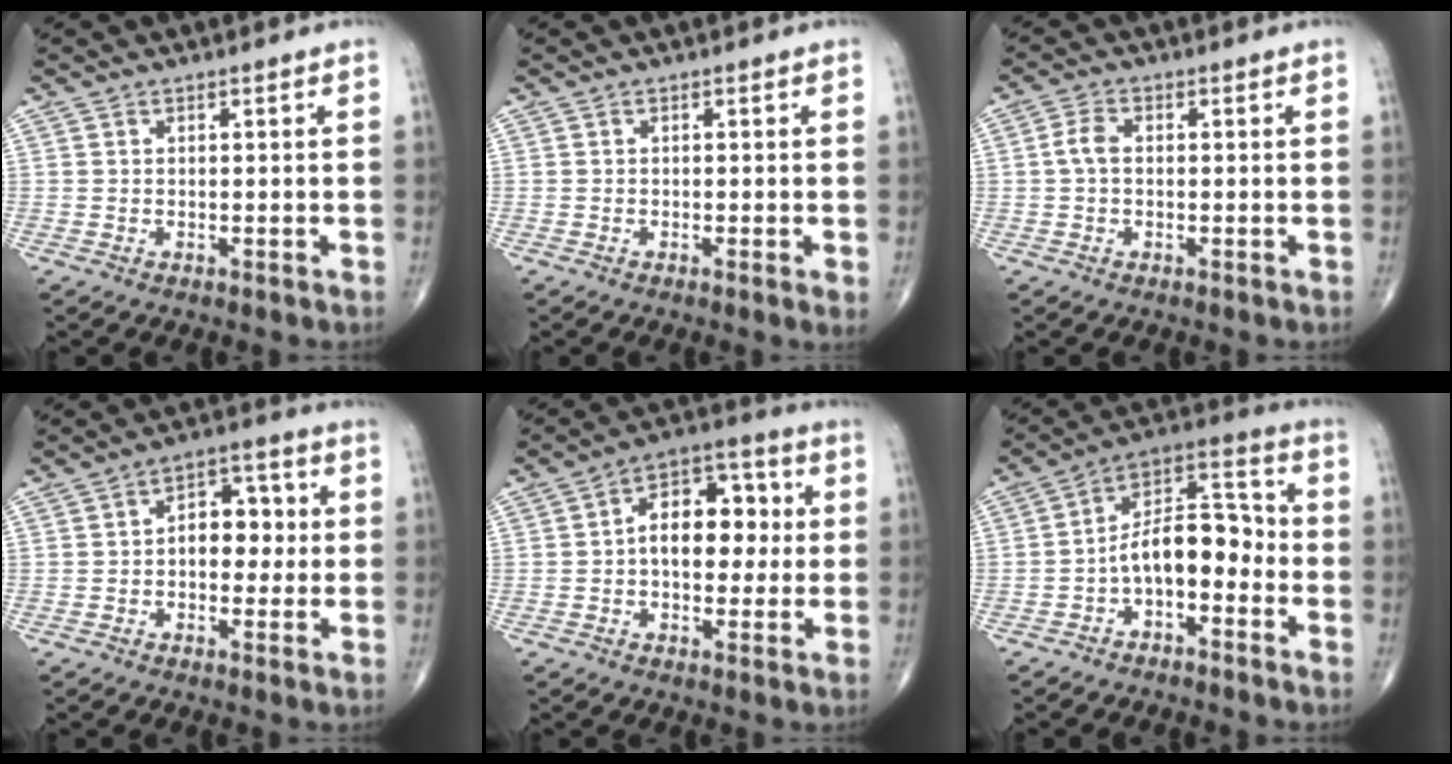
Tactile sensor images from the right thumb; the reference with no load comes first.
{"total": 1.5, "force": [-0.3, 0.1, 1.4], "torque": [-0.027, -0.005, -0.007]}
{"total": 3.1, "force": [0.0, 2.0, 2.4], "torque": [-0.046, 0.007, -0.006]}
{"total": 8.2, "force": [0.0, 5.4, 6.2], "torque": [-0.052, 0.025, -0.008]}
{"total": 12.5, "force": [0.5, 7.8, 9.8], "torque": [-0.110, 0.031, -0.001]}
{"total": 11.7, "force": [-3.3, 6.3, 9.3], "torque": [-0.128, 0.061, -0.067]}